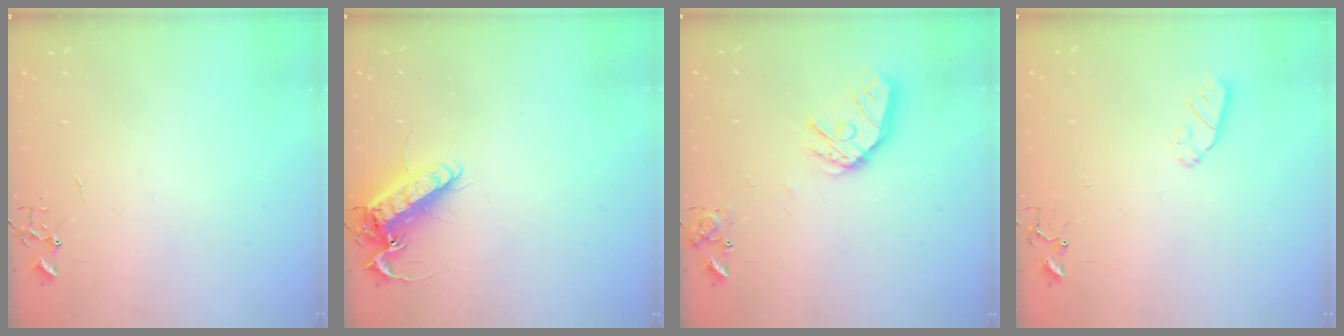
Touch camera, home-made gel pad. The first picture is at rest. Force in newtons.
{"total": 13.4, "press": 13.2, "slide": 2.1}
{"total": 14.1, "press": 14.0, "slide": 1.7}
{"total": 5.4, "press": 5.4, "slide": 0.4}